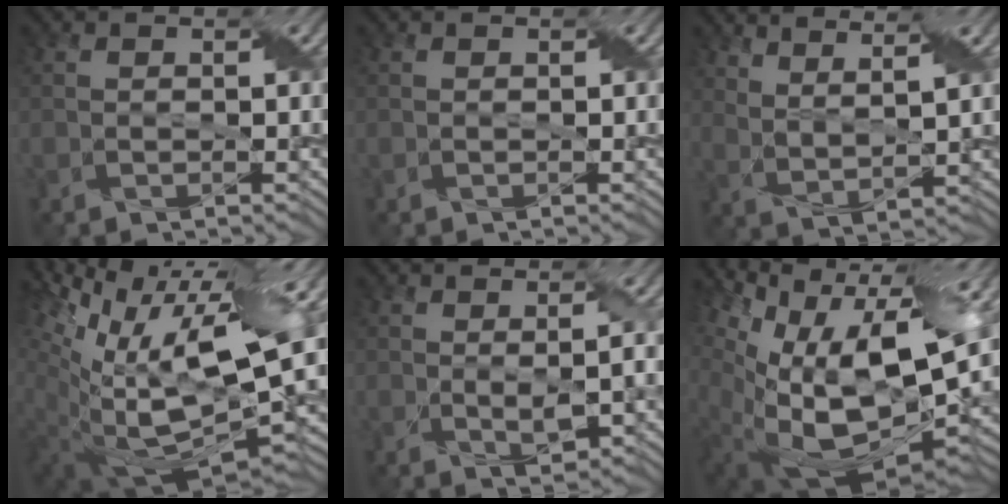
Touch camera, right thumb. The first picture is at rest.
{"total": 0.0}
{"total": 6.3, "force": [5.1, 1.4, 3.4], "torque": [-0.063, -0.005, 0.080]}
{"total": 17.6, "force": [6.0, 7.8, 14.6], "torque": [-0.271, 0.003, 0.120]}
{"total": 2.0, "force": [0.4, 0.6, 1.9], "torque": [-0.038, -0.001, 0.012]}
{"total": 17.2, "force": [3.8, 9.5, 13.8], "torque": [-0.269, -0.023, 0.086]}